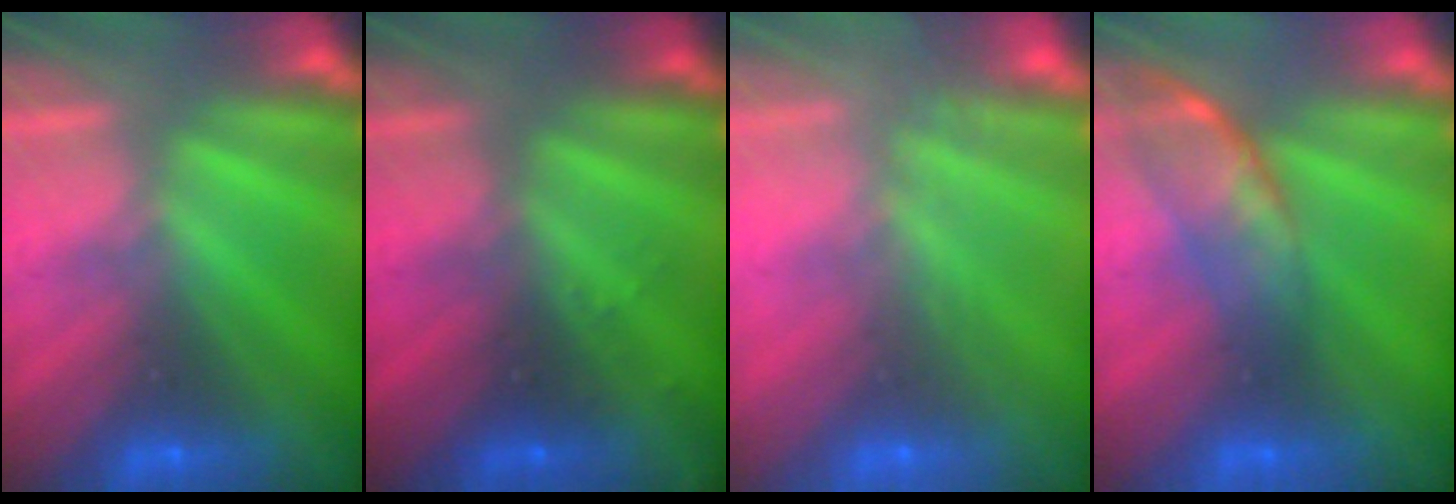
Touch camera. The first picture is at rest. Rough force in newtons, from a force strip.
{"total": 2.9}
{"total": 9.1}
{"total": 2.6}